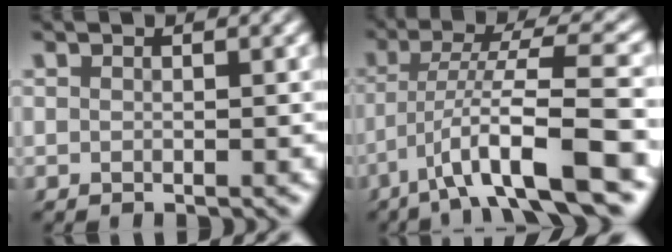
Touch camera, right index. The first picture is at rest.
{"total": 8.8, "force": [-3.8, 2.5, 7.6], "torque": [-0.134, -0.013, -0.049]}